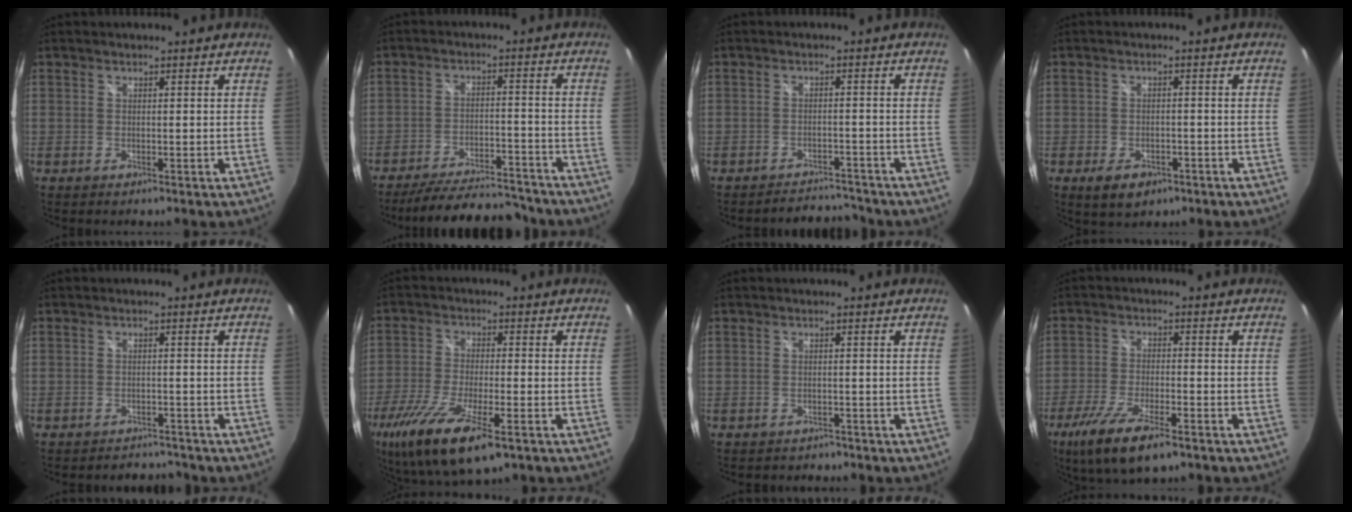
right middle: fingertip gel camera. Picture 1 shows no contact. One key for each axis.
{"total": 17.9, "fx": -16.0, "fy": 4.2, "fz": 6.8, "tx": -0.133, "ty": -0.002, "tz": -0.220}
{"total": 4.2, "fx": -4.1, "fy": 1.1, "fz": 0.0, "tx": -0.003, "ty": 0.008, "tz": -0.059}
{"total": 5.6, "fx": -3.2, "fy": 3.3, "fz": 3.1, "tx": -0.069, "ty": -0.013, "tz": -0.047}
{"total": 3.6, "fx": -3.4, "fy": 1.1, "fz": -0.1, "tx": 0.001, "ty": 0.006, "tz": -0.049}
{"total": 16.0, "fx": -9.0, "fy": 4.6, "fz": 12.4, "tx": -0.257, "ty": -0.059, "tz": -0.165}
{"total": 2.5, "fx": -2.1, "fy": 1.3, "fz": 0.3, "tx": -0.010, "ty": -0.008, "tz": -0.029}
{"total": 11.8, "fx": -7.5, "fy": 3.2, "fz": 8.4, "tx": -0.188, "ty": -0.037, "tz": -0.139}